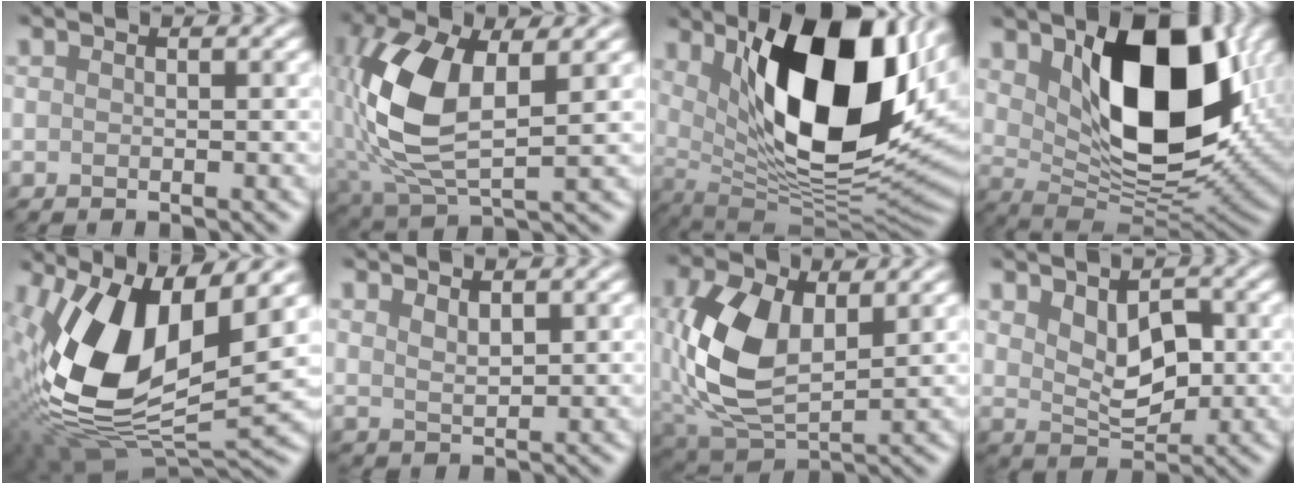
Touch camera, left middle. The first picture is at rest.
{"total": 9.6, "force": [0.5, 4.6, 8.4], "torque": [-0.215, 0.002, 0.008]}
{"total": 15.6, "force": [5.1, 6.7, 13.1], "torque": [-0.208, -0.015, 0.082]}
{"total": 12.1, "force": [3.7, 6.2, 9.7], "torque": [-0.161, -0.010, 0.064]}
{"total": 14.1, "force": [2.0, 7.1, 12.0], "torque": [-0.268, -0.007, 0.024]}
{"total": 1.4, "force": [1.3, 0.1, 0.5], "torque": [-0.021, -0.001, 0.023]}
{"total": 8.0, "force": [0.7, 4.8, 6.4], "torque": [-0.167, 0.000, 0.012]}
{"total": 4.4, "force": [1.1, 2.5, 3.5], "torque": [-0.066, -0.002, 0.023]}